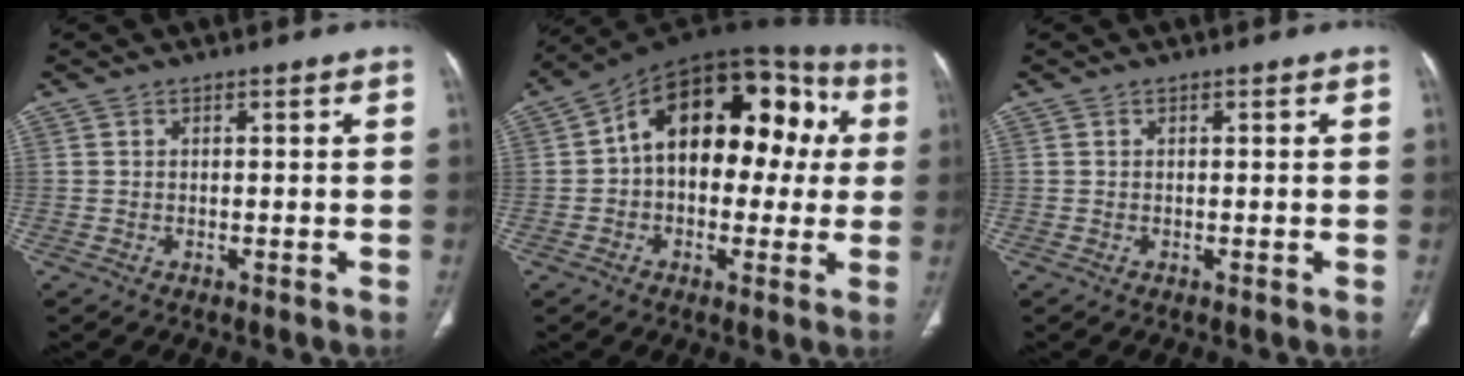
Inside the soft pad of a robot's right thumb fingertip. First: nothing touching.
{"total": 21.0, "force": [2.7, 12.9, 16.4], "torque": [-0.194, 0.053, 0.028]}
{"total": 0.0}